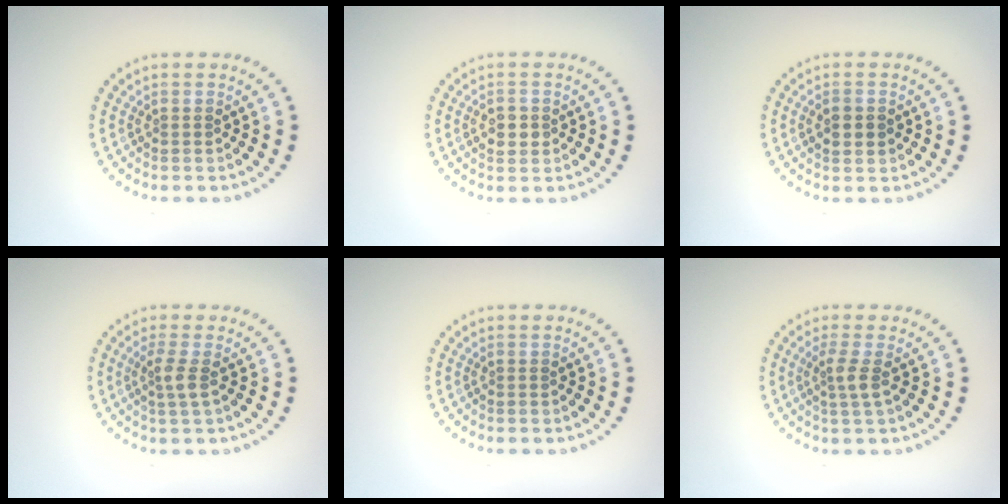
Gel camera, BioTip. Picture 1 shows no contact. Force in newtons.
{"total": 2.3, "press": 2.3, "slide": 0.1}
{"total": 1.8, "press": 1.8, "slide": 0.3}
{"total": 1.8, "press": 1.3, "slide": 1.1}
{"total": 0.0}
{"total": 1.8, "press": 1.4, "slide": 1.1}